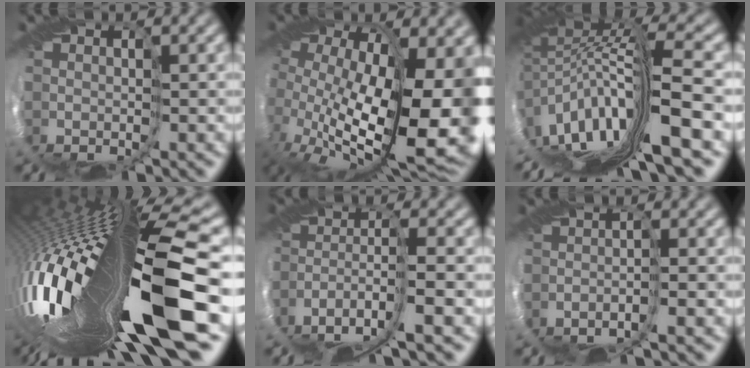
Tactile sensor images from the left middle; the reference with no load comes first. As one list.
[{"total": 15.1, "force": [-0.8, 7.6, 13.0], "torque": [-0.197, -0.048, 0.011]}, {"total": 11.7, "force": [-4.6, 1.9, 10.6], "torque": [-0.211, -0.001, -0.065]}, {"total": 16.1, "force": [-2.8, 2.0, 15.7], "torque": [-0.284, -0.021, -0.035]}, {"total": 4.1, "force": [-3.2, 0.4, 2.5], "torque": [-0.049, 0.009, -0.074]}, {"total": 1.5, "force": [-1.1, -0.1, 1.0], "torque": [-0.022, 0.006, -0.022]}]